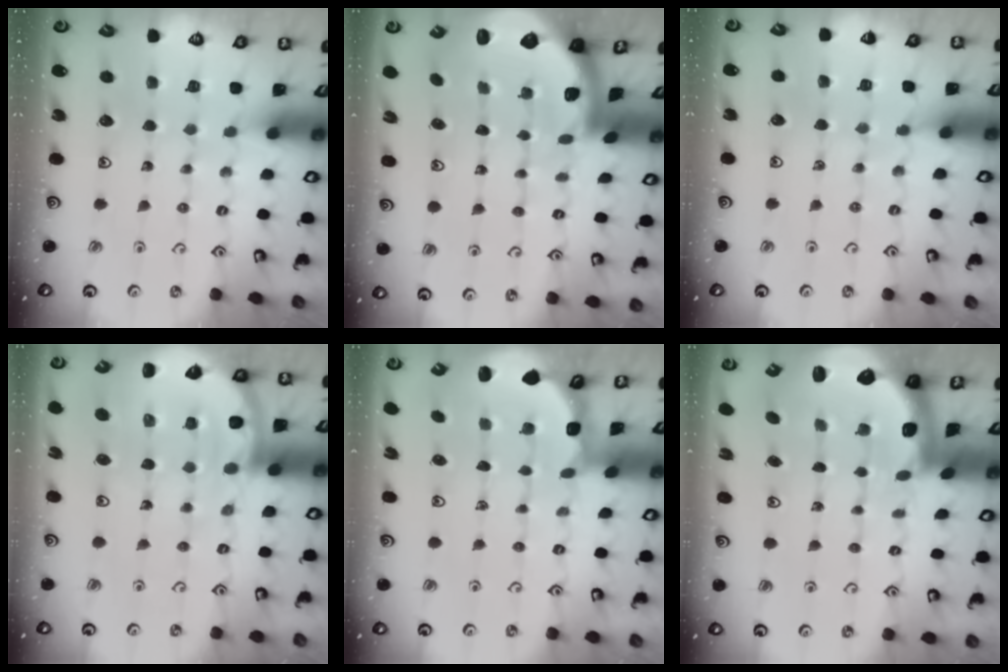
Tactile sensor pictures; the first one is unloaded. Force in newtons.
{"total": 1.4, "press": 1.4, "slide": 0.2}
{"total": 3.0, "press": 3.0, "slide": 0.5}
{"total": 8.6, "press": 8.4, "slide": 1.8}
{"total": 2.4, "press": 1.7, "slide": 1.7}
{"total": 2.9, "press": 2.6, "slide": 1.4}